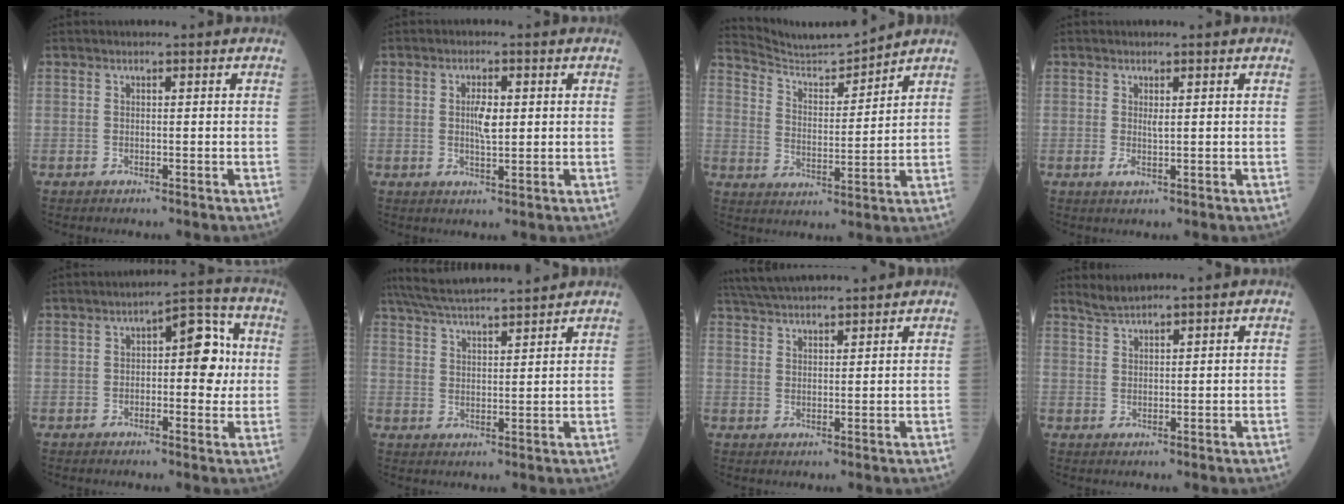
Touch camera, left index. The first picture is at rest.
{"total": 3.4, "force": [0.3, 0.9, 3.3], "torque": [-0.062, -0.002, 0.005]}
{"total": 8.3, "force": [8.2, -0.7, 0.3], "torque": [-0.025, -0.001, 0.159]}
{"total": 1.5, "force": [0.1, 0.3, 1.5], "torque": [-0.035, -0.005, 0.005]}
{"total": 7.7, "force": [0.6, 3.0, 7.0], "torque": [-0.089, 0.028, 0.003]}
{"total": 12.0, "force": [11.0, 0.5, 4.8], "torque": [-0.093, 0.026, 0.177]}
{"total": 10.0, "force": [9.2, 0.7, 3.6], "torque": [-0.073, 0.036, 0.154]}
{"total": 2.0, "force": [2.0, -0.4, 0.2], "torque": [-0.009, 0.010, 0.048]}